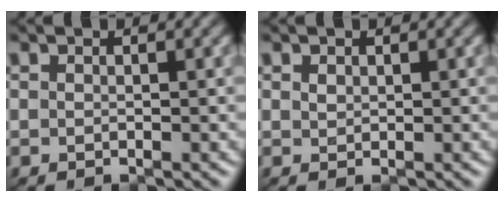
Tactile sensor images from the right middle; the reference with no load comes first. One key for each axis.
{"total": 0.7, "fx": 0.4, "fy": 0.4, "fz": 0.3, "tx": -0.009, "ty": 0.000, "tz": 0.008}